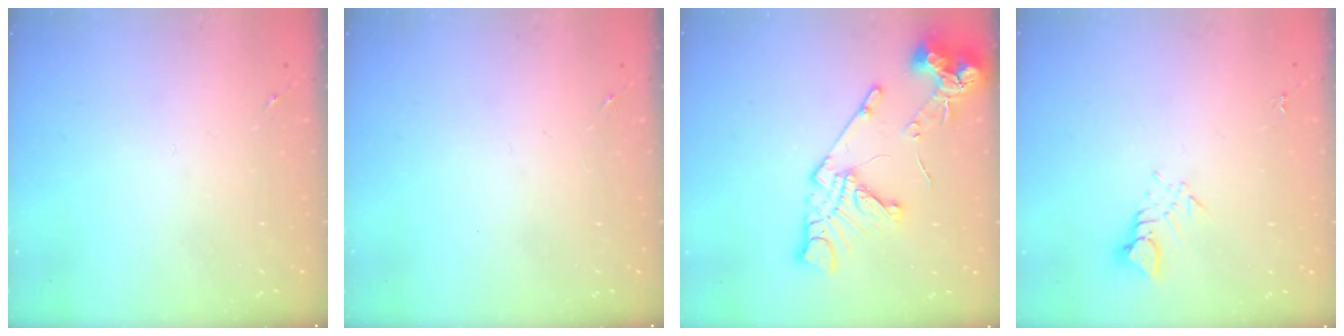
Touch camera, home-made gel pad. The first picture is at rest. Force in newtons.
{"total": 0.0}
{"total": 16.4, "press": 16.3, "slide": 1.9}
{"total": 3.1, "press": 3.1, "slide": 0.1}